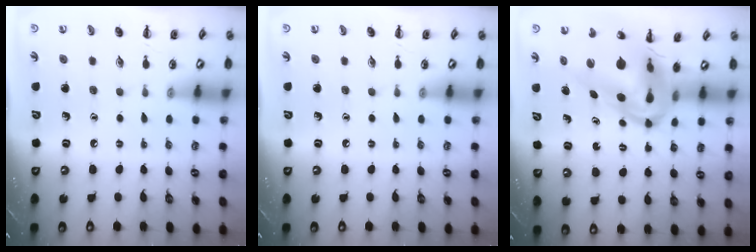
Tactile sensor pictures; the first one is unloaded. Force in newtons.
{"total": 0.0}
{"total": 10.6, "press": 10.0, "slide": 3.4}